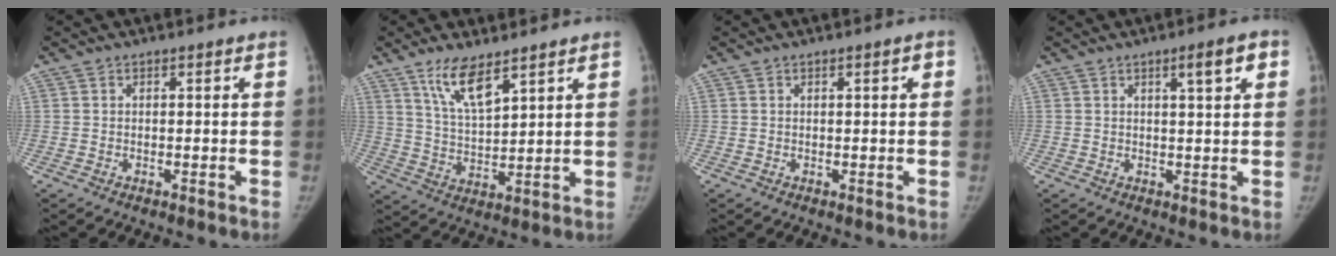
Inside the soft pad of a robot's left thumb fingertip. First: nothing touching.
{"total": 8.5, "force": [5.7, 2.4, 5.8], "torque": [-0.100, -0.033, 0.116]}
{"total": 1.0, "force": [0.3, 0.3, 0.9], "torque": [-0.008, 0.005, 0.002]}
{"total": 4.4, "force": [1.9, 0.7, 3.9], "torque": [-0.052, -0.005, 0.030]}